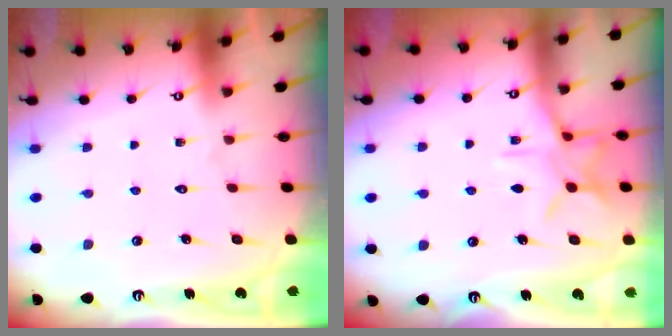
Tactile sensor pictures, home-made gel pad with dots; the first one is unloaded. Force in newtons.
{"total": 9.0, "press": 9.0, "slide": 0.6}